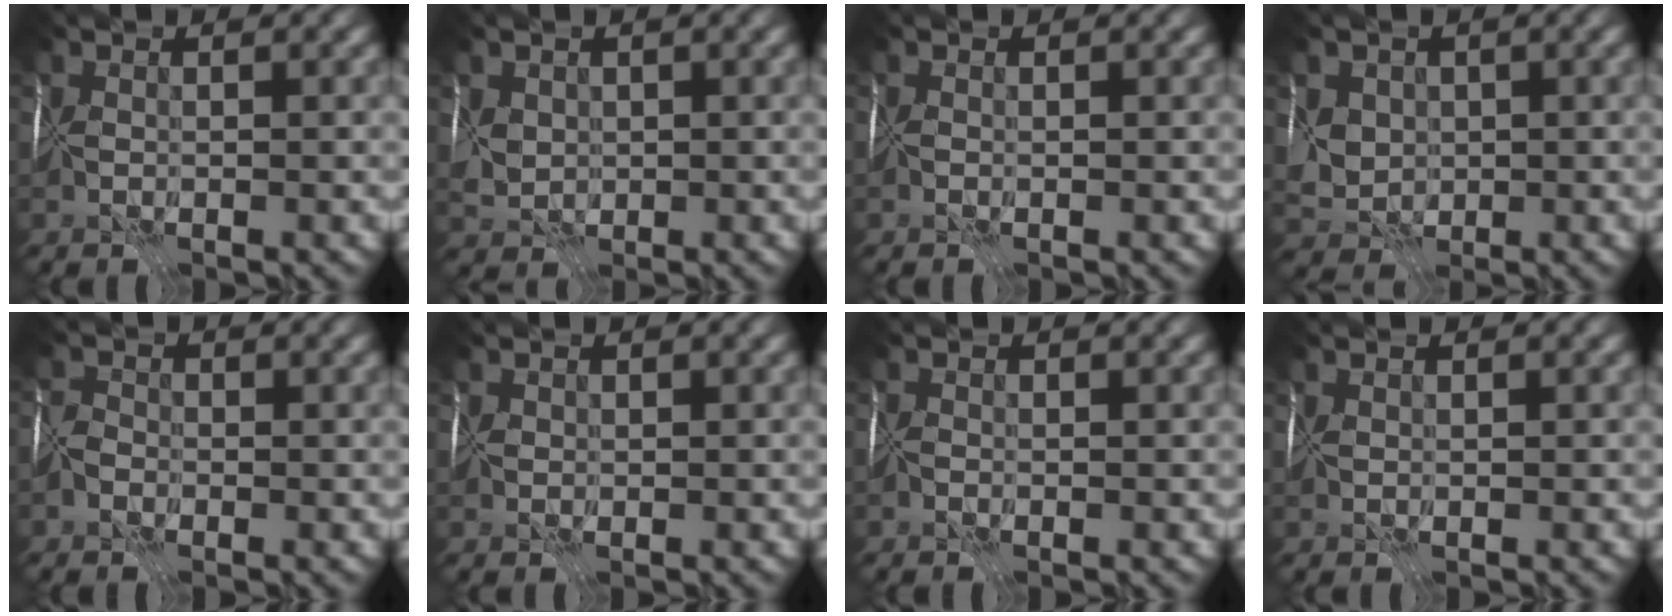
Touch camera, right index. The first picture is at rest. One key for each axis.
{"total": 1.6, "fx": 0.8, "fy": 1.3, "fz": 0.6, "tx": -0.018, "ty": 0.007, "tz": 0.024}
{"total": 0.5, "fx": -0.3, "fy": 0.4, "fz": 0.2, "tx": -0.003, "ty": -0.004, "tz": -0.004}
{"total": 2.5, "fx": 0.7, "fy": 2.2, "fz": 1.0, "tx": -0.014, "ty": 0.007, "tz": 0.013}
{"total": 1.4, "fx": -1.4, "fy": 0.4, "fz": -0.1, "tx": 0.009, "ty": -0.003, "tz": -0.032}
{"total": 0.5, "fx": 0.3, "fy": 0.4, "fz": 0.1, "tx": 0.004, "ty": 0.001, "tz": 0.008}
{"total": 0.8, "fx": -0.8, "fy": 0.1, "fz": -0.2, "tx": 0.011, "ty": -0.003, "tz": -0.017}
{"total": 0.6, "fx": 0.5, "fy": -0.2, "fz": -0.1, "tx": 0.003, "ty": 0.002, "tz": 0.013}